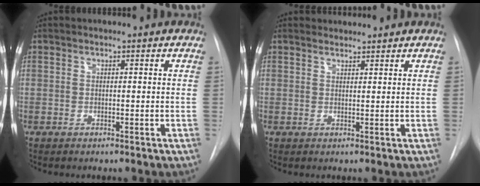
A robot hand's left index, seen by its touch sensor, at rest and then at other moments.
{"total": 1.4, "force": [1.4, 0.1, -0.1], "torque": [-0.005, 0.010, 0.027]}